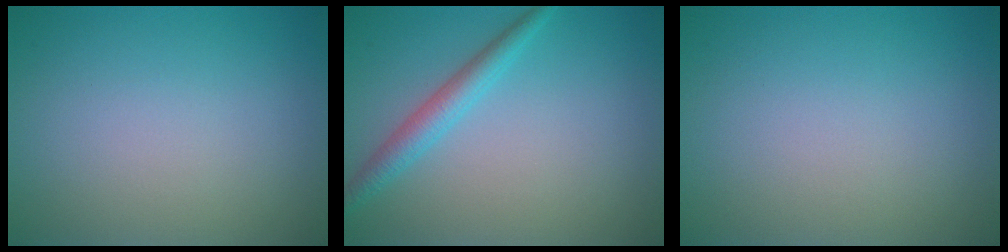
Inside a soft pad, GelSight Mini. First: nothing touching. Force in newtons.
{"total": 2.6, "press": 2.6, "slide": 0.1}
{"total": 0.0}